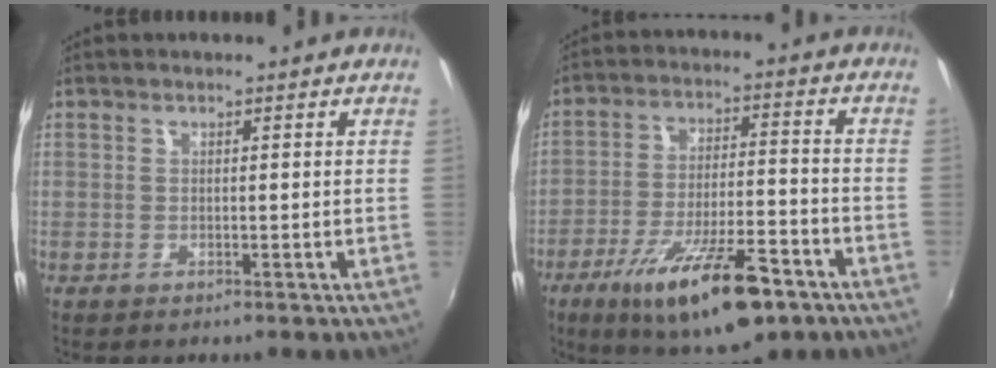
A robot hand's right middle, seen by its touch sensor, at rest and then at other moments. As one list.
[{"total": 18.2, "force": [-10.9, 5.2, 13.5], "torque": [-0.241, -0.027, -0.170]}]